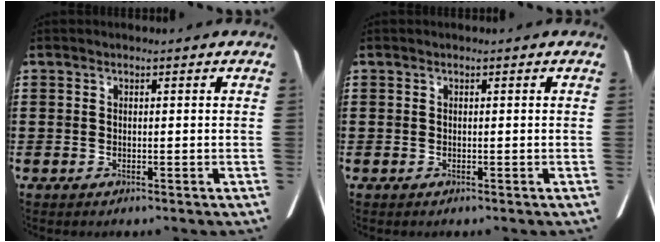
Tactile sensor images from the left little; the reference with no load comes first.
{"total": 0.0}